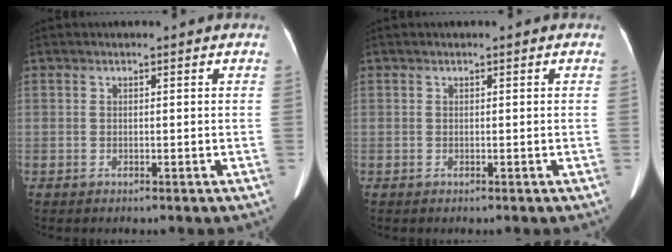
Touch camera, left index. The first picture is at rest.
{"total": 0.0}